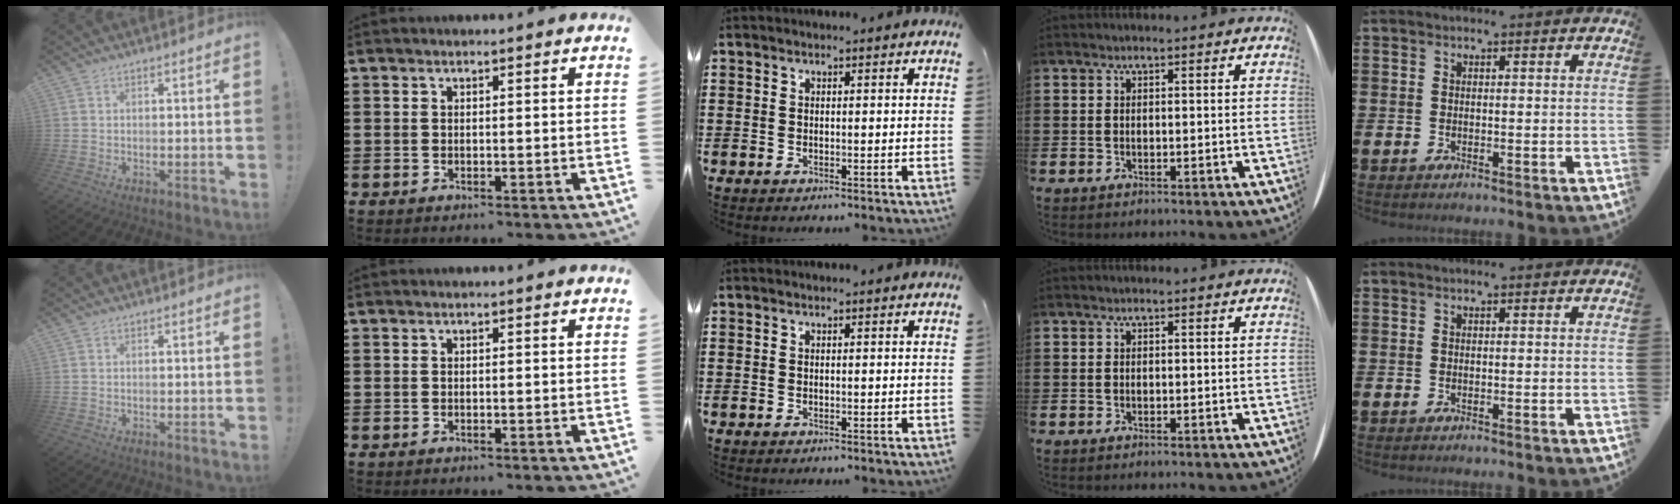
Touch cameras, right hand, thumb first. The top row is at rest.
{}